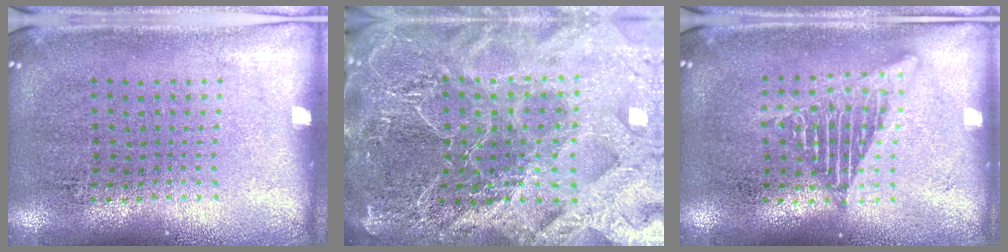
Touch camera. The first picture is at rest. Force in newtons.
{"total": 6.4, "press": 5.5, "slide": 3.3}
{"total": 2.0, "press": 2.0, "slide": 0.2}